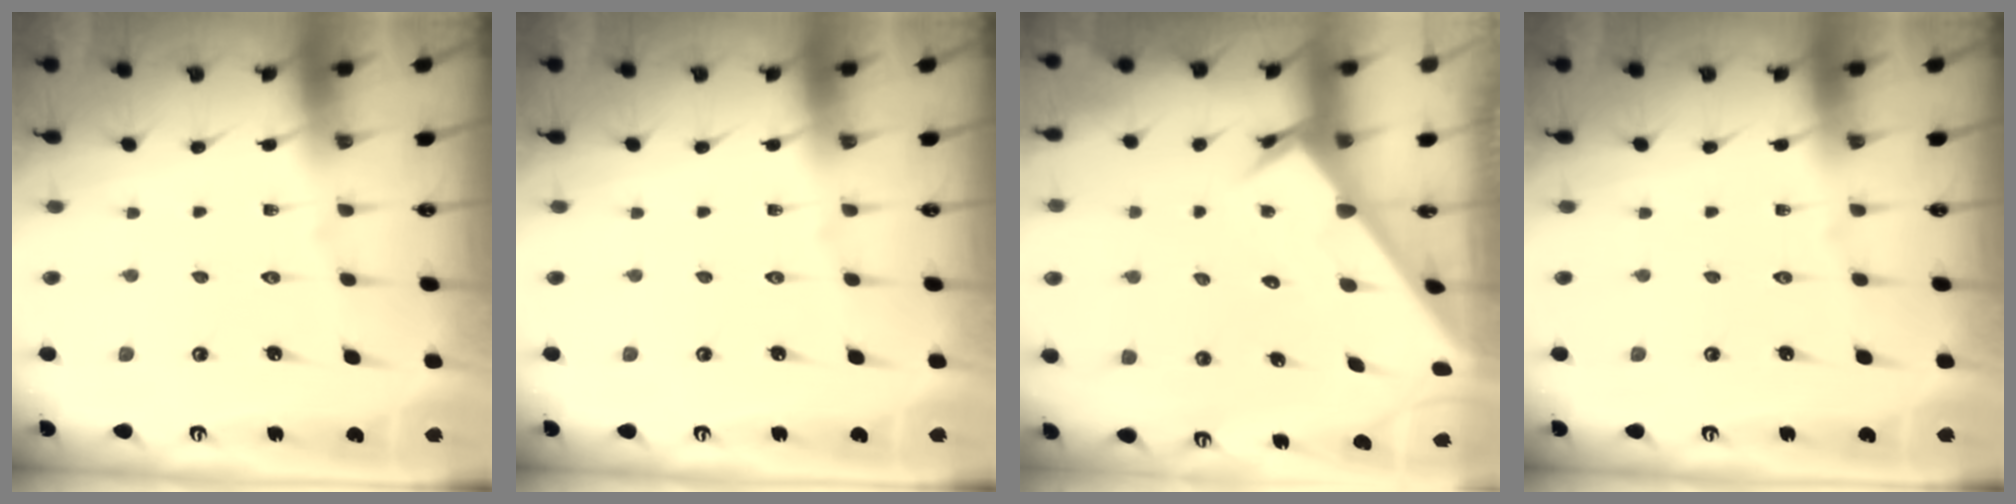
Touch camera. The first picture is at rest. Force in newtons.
{"total": 0.0}
{"total": 2.9, "press": 2.9, "slide": 0.1}
{"total": 0.0}